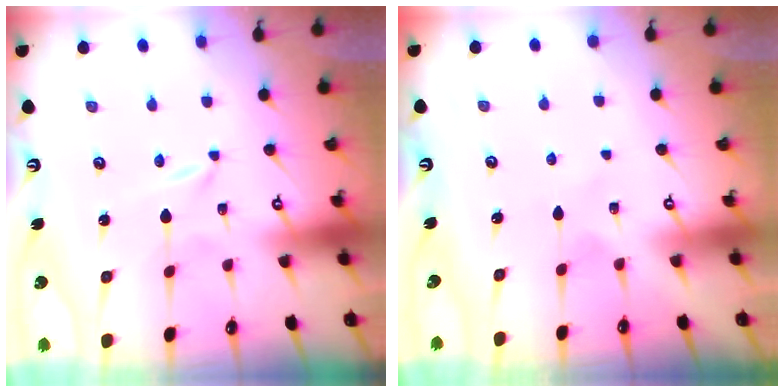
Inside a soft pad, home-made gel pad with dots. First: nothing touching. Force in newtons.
{"total": 3.1, "press": 3.1, "slide": 0.4}